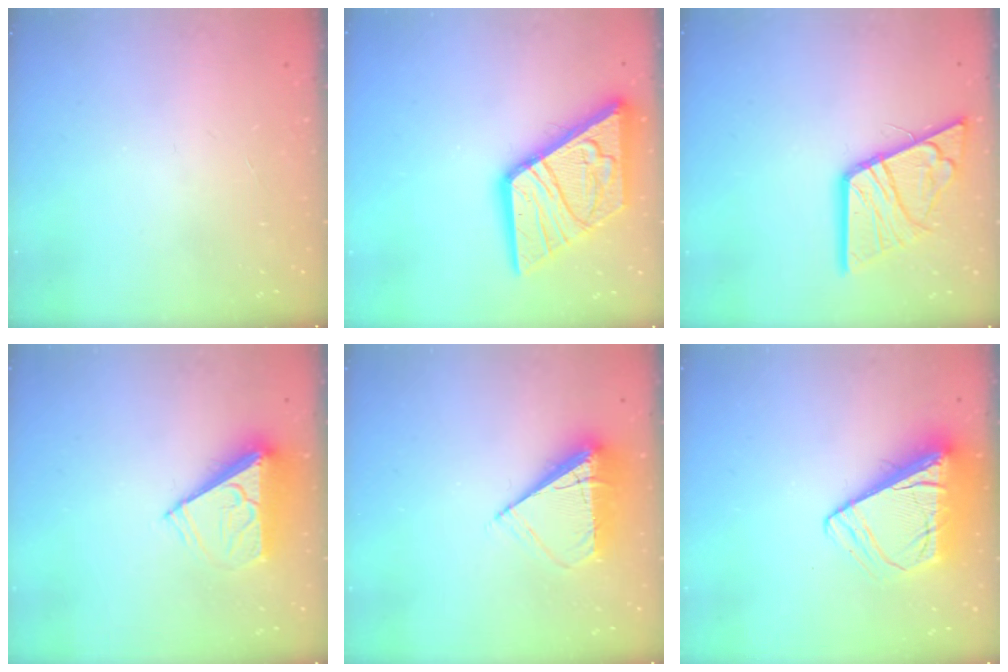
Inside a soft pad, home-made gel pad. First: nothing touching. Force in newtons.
{"total": 21.1, "press": 21.0, "slide": 2.4}
{"total": 18.3, "press": 18.2, "slide": 2.0}
{"total": 7.9, "press": 7.9, "slide": 0.9}
{"total": 8.5, "press": 8.4, "slide": 1.5}
{"total": 12.2, "press": 12.1, "slide": 1.6}